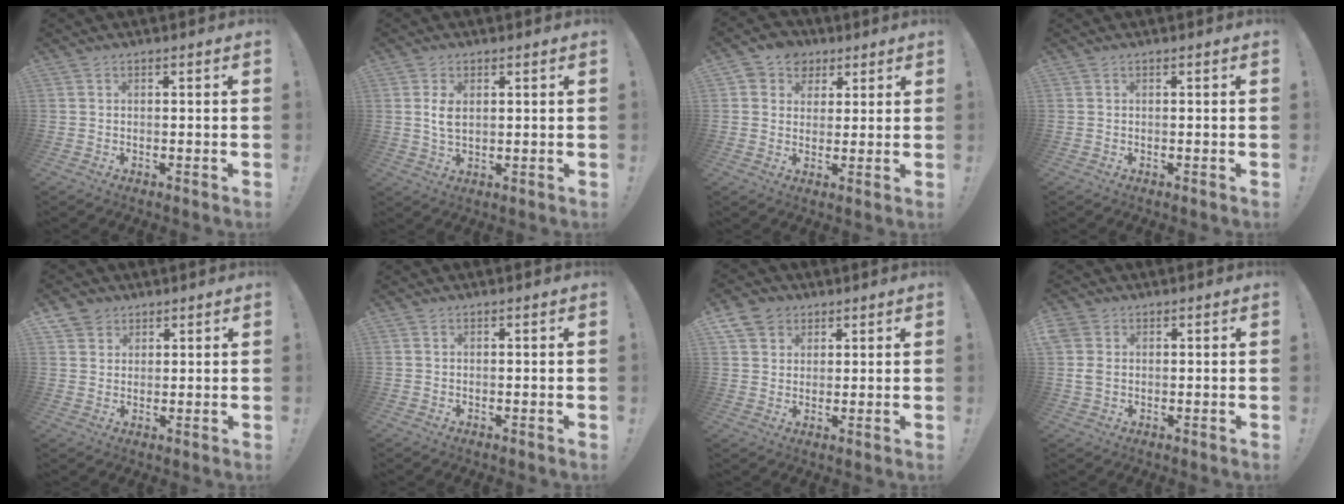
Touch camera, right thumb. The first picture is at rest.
{"total": 4.6, "force": [1.2, 2.7, 3.5], "torque": [-0.061, -0.004, 0.016]}
{"total": 6.8, "force": [2.5, 6.2, 1.2], "torque": [-0.012, -0.011, 0.051]}
{"total": 0.0}
{"total": 4.4, "force": [2.8, 3.4, 0.2], "torque": [0.000, -0.015, 0.053]}
{"total": 0.0}
{"total": 7.3, "force": [4.1, 5.8, 1.8], "torque": [-0.028, -0.021, 0.084]}
{"total": 4.4, "force": [1.1, 3.6, 2.3], "torque": [-0.044, 0.002, 0.022]}